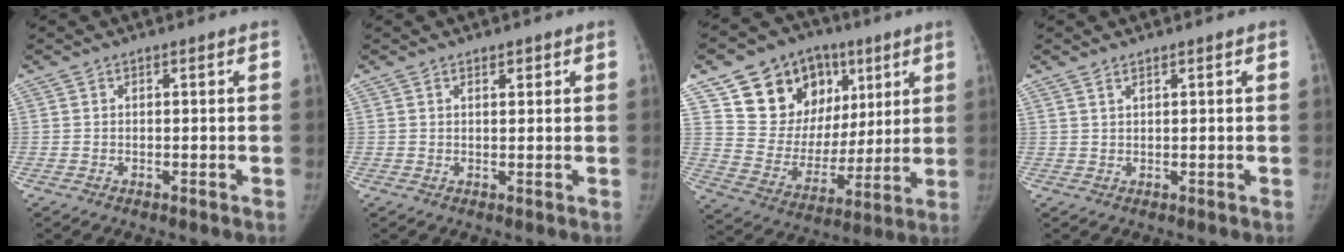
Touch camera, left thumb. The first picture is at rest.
{"total": 1.2, "force": [0.7, 0.7, 0.6], "torque": [0.003, -0.002, 0.008]}
{"total": 20.7, "force": [9.5, 15.7, 9.6], "torque": [-0.109, -0.001, 0.174]}
{"total": 0.7, "force": [0.6, 0.2, 0.3], "torque": [-0.006, -0.002, 0.013]}